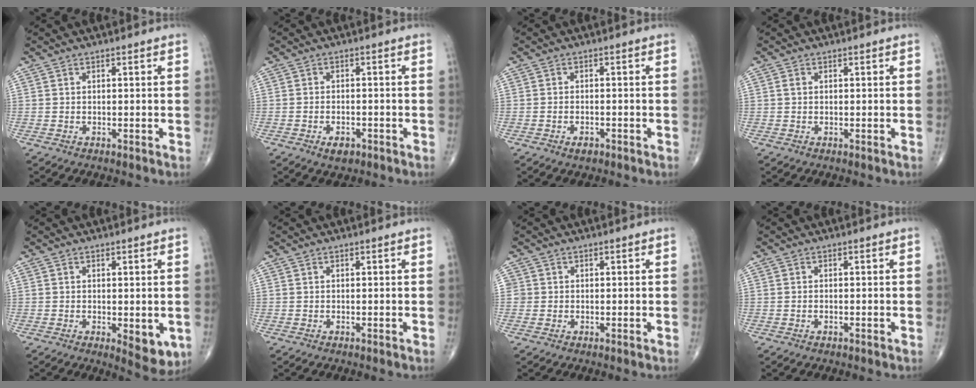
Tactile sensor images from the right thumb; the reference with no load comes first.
{"total": 3.2, "force": [-1.8, 1.8, 2.0], "torque": [-0.029, 0.004, -0.026]}
{"total": 2.0, "force": [-1.2, 1.1, 1.1], "torque": [-0.020, 0.006, -0.018]}
{"total": 0.8, "force": [0.1, 0.7, 0.5], "torque": [-0.009, 0.001, 0.001]}
{"total": 6.0, "force": [-1.3, 2.8, 5.2], "torque": [-0.054, -0.013, -0.011]}
{"total": 0.0}
{"total": 1.2, "force": [0.0, 1.2, 0.1], "torque": [0.009, 0.005, -0.002]}
{"total": 0.6, "force": [-0.3, 0.3, 0.4], "torque": [-0.011, 0.004, -0.004]}